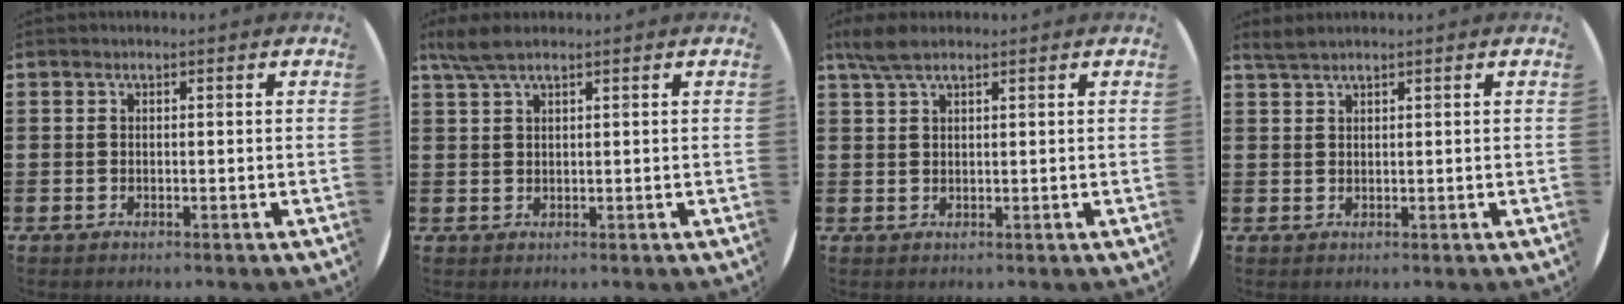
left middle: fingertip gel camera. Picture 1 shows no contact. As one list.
[{"total": 3.2, "force": [2.3, 0.7, 2.0], "torque": [-0.044, 0.004, 0.042]}, {"total": 3.3, "force": [2.5, 1.0, 2.0], "torque": [-0.045, 0.005, 0.045]}, {"total": 1.5, "force": [1.4, 0.0, 0.5], "torque": [-0.011, 0.001, 0.026]}]